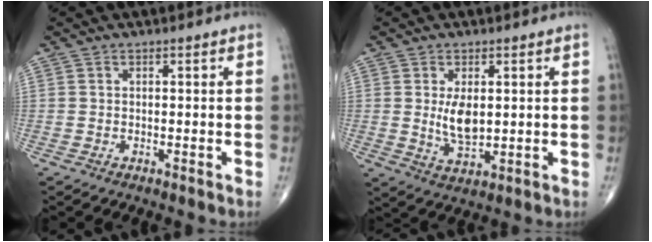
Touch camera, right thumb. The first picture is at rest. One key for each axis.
{"total": 6.1, "fx": 0.8, "fy": 3.1, "fz": 5.2, "tx": -0.086, "ty": -0.015, "tz": 0.021}